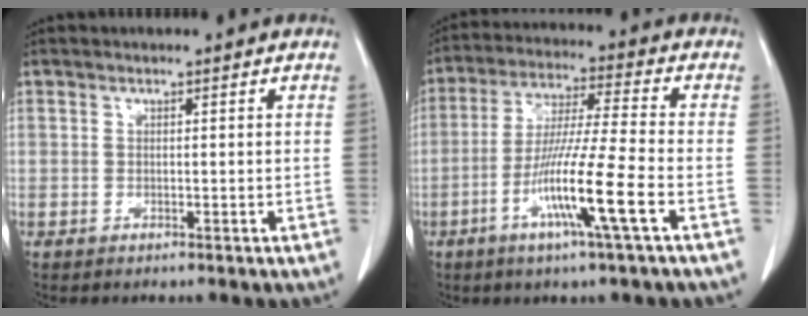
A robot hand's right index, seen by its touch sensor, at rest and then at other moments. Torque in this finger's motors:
{"motor_torque": [1.37, -0.76, 0.80, 0.21]}